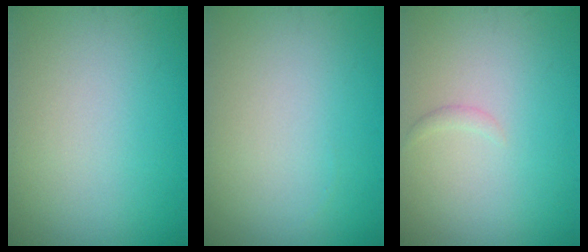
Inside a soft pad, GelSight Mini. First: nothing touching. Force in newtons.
{"total": 0.0}
{"total": 0.6, "press": 0.6, "slide": 0.1}